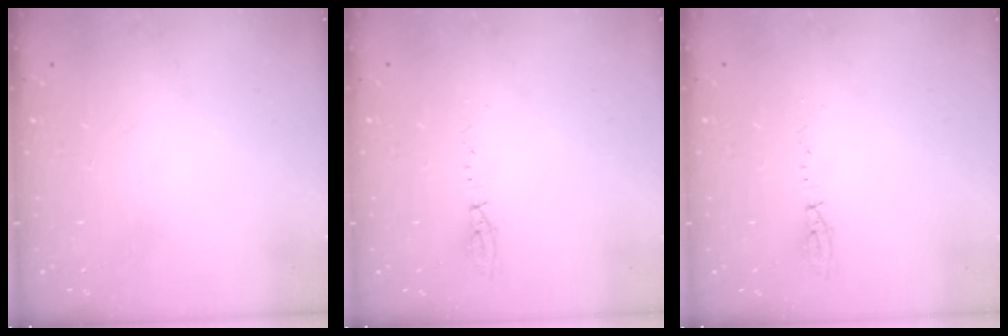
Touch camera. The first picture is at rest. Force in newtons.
{"total": 3.9, "press": 3.8, "slide": 0.9}
{"total": 3.9, "press": 3.8, "slide": 0.9}